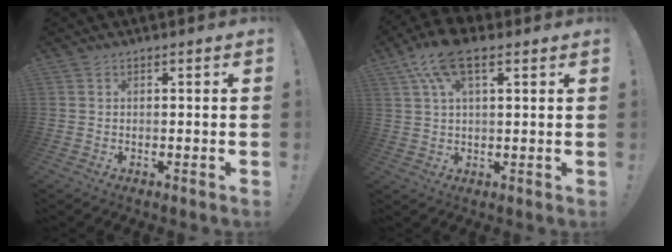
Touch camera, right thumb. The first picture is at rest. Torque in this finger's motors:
{"motor_torque": [0.15, 1.67, 0.18, 0.15, 0.18]}